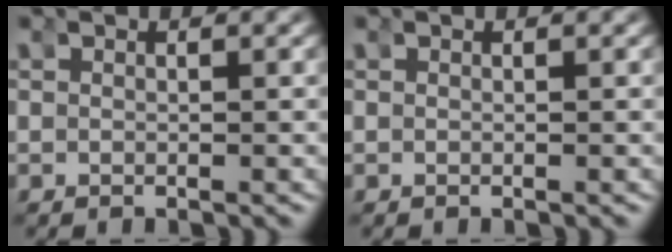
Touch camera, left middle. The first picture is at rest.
{"total": 0.0}